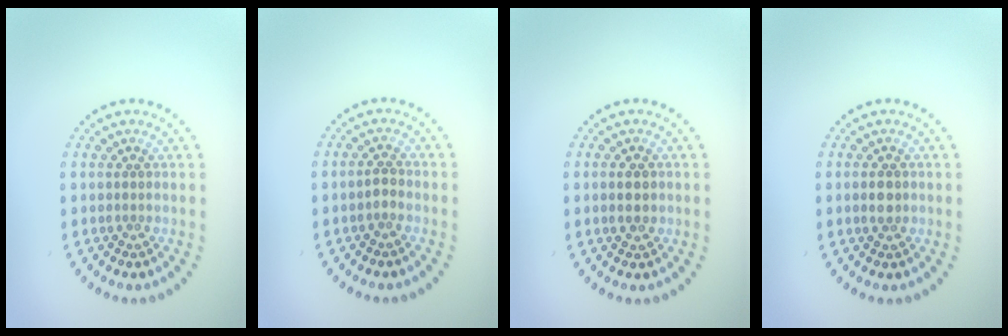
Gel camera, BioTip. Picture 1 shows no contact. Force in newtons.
{"total": 0.9, "press": 0.8, "slide": 0.3}
{"total": 1.6, "press": 1.6, "slide": 0.1}
{"total": 1.3, "press": 1.2, "slide": 0.4}